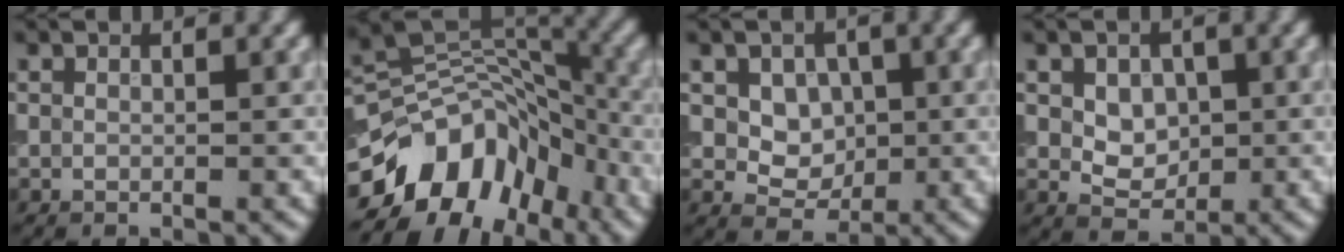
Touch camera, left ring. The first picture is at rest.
{"total": 10.6, "force": [-6.3, 7.0, 4.9], "torque": [-0.080, 0.017, -0.115]}
{"total": 3.4, "force": [0.6, 2.7, 2.0], "torque": [-0.031, -0.006, 0.012]}
{"total": 2.8, "force": [0.4, 2.1, 1.8], "torque": [-0.028, -0.001, 0.007]}